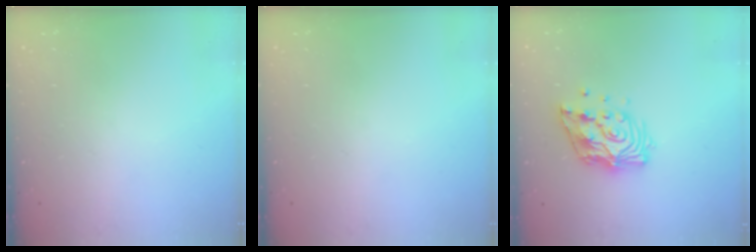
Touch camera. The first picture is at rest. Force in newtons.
{"total": 0.0}
{"total": 13.0, "press": 12.9, "slide": 1.1}